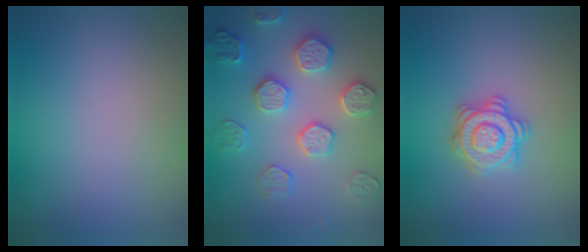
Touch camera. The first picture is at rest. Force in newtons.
{"total": 4.6, "press": 4.3, "slide": 1.7}
{"total": 3.3, "press": 3.3, "slide": 0.6}